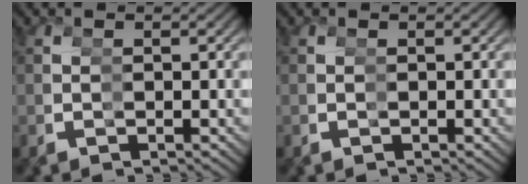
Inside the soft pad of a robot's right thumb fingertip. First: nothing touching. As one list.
[{"total": 0.0}]